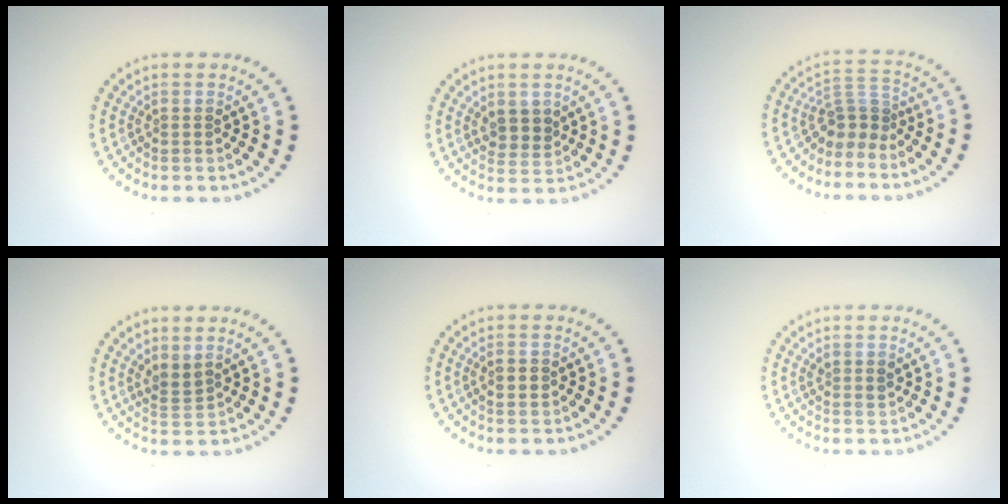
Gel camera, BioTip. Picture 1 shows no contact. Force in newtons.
{"total": 2.2, "press": 2.0, "slide": 0.9}
{"total": 2.8, "press": 1.7, "slide": 2.2}
{"total": 1.7, "press": 1.2, "slide": 1.2}
{"total": 0.9, "press": 0.9, "slide": 0.0}
{"total": 0.9, "press": 0.8, "slide": 0.4}